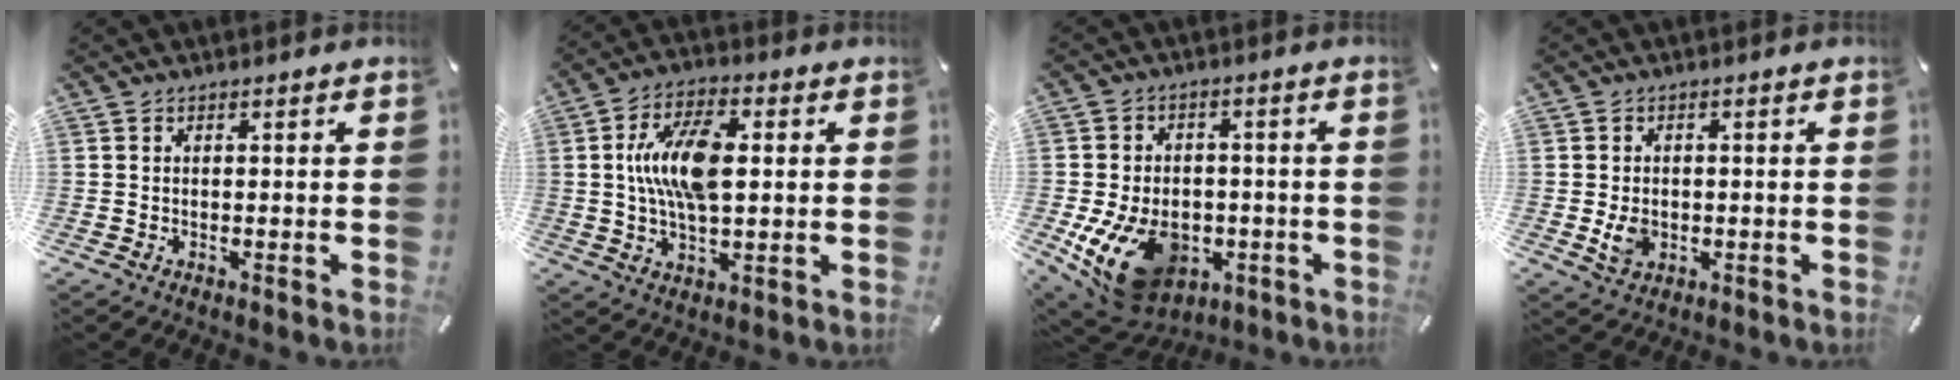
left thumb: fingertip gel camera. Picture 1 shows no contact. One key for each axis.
{"total": 13.5, "fx": 1.7, "fy": 6.8, "fz": 11.5, "tx": -0.229, "ty": 0.000, "tz": 0.024}
{"total": 16.3, "fx": -5.8, "fy": 11.3, "fz": 10.2, "tx": -0.198, "ty": 0.027, "tz": -0.089}
{"total": 4.1, "fx": -0.6, "fy": 3.2, "fz": 2.4, "tx": -0.048, "ty": -0.002, "tz": -0.013}